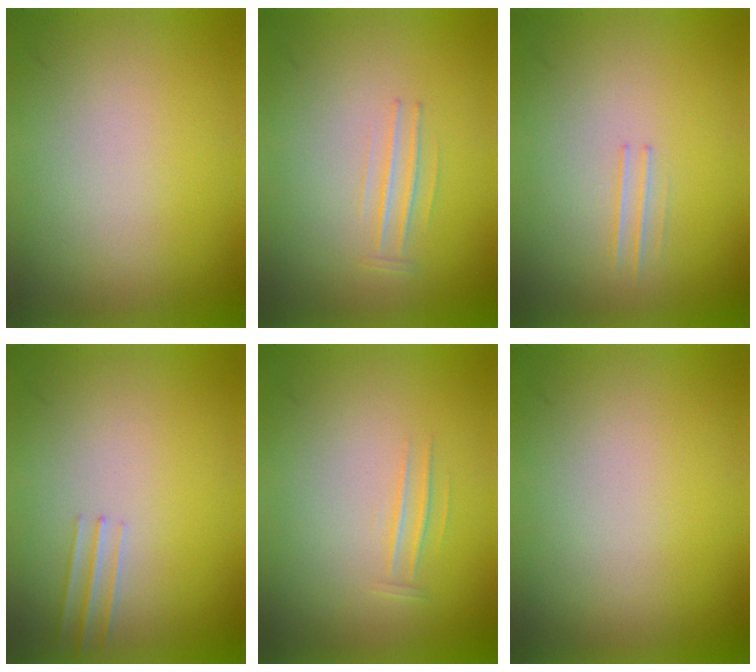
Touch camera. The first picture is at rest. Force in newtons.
{"total": 1.1}
{"total": 1.2}
{"total": 1.0}
{"total": 1.1}
{"total": 0.0}